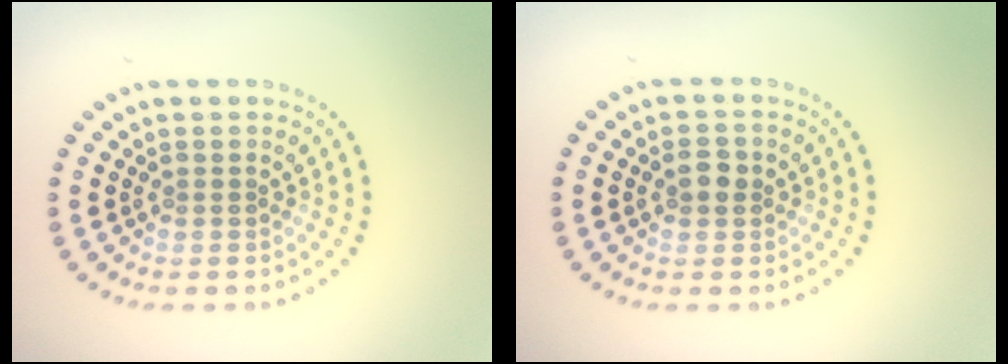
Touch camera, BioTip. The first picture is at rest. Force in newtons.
{"total": 1.7, "press": 1.7, "slide": 0.2}